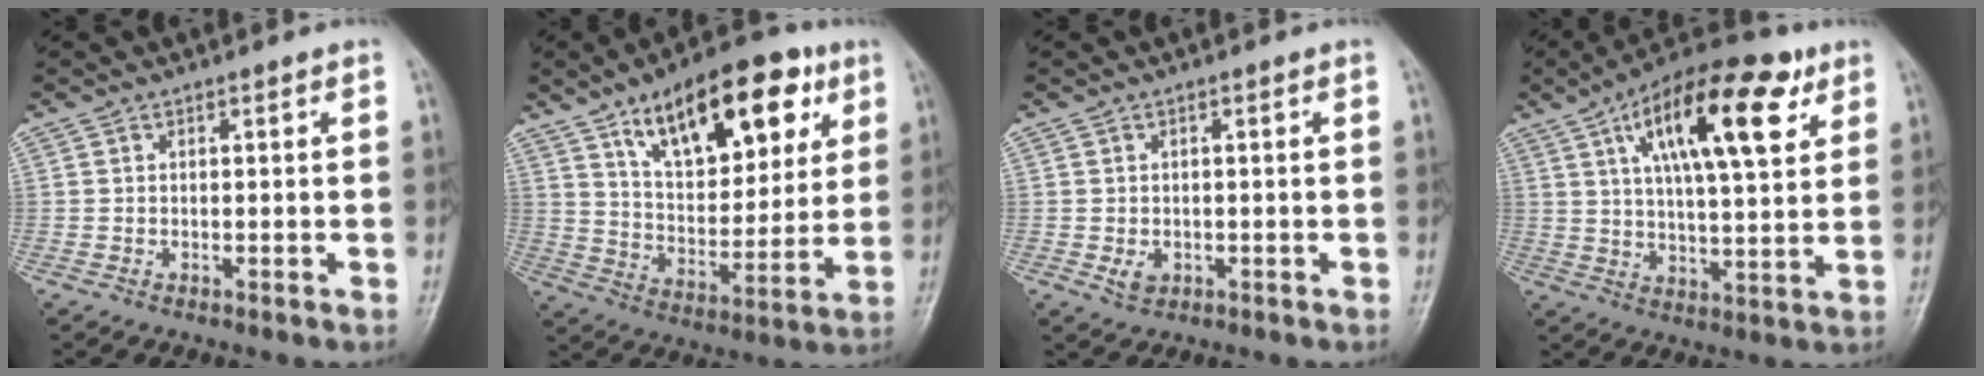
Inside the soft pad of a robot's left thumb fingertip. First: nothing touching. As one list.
[{"total": 21.6, "force": [10.8, 10.3, 15.6], "torque": [-0.191, -0.032, 0.178]}, {"total": 2.6, "force": [-0.6, 2.0, 1.5], "torque": [-0.019, 0.000, -0.005]}, {"total": 19.9, "force": [8.5, 7.3, 16.4], "torque": [-0.242, -0.011, 0.132]}]